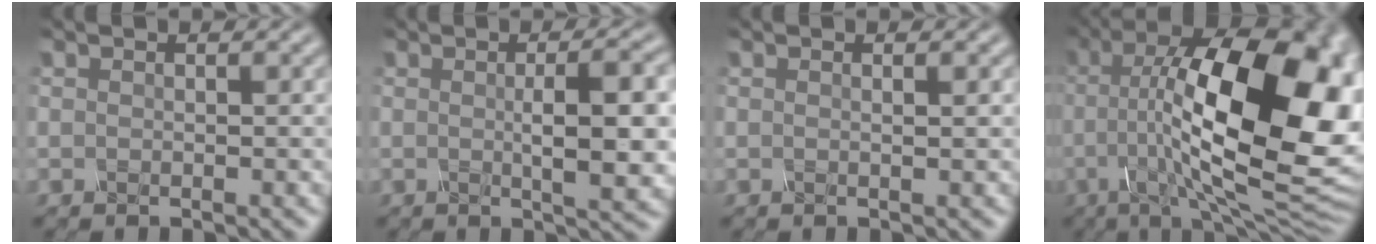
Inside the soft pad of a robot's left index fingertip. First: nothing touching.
{"total": 6.3, "force": [0.1, 1.4, 6.1], "torque": [-0.081, 0.003, 0.002]}
{"total": 0.9, "force": [0.2, 0.3, 0.9], "torque": [-0.007, 0.003, -0.002]}
{"total": 19.4, "force": [1.4, 7.6, 17.8], "torque": [-0.253, 0.012, 0.035]}